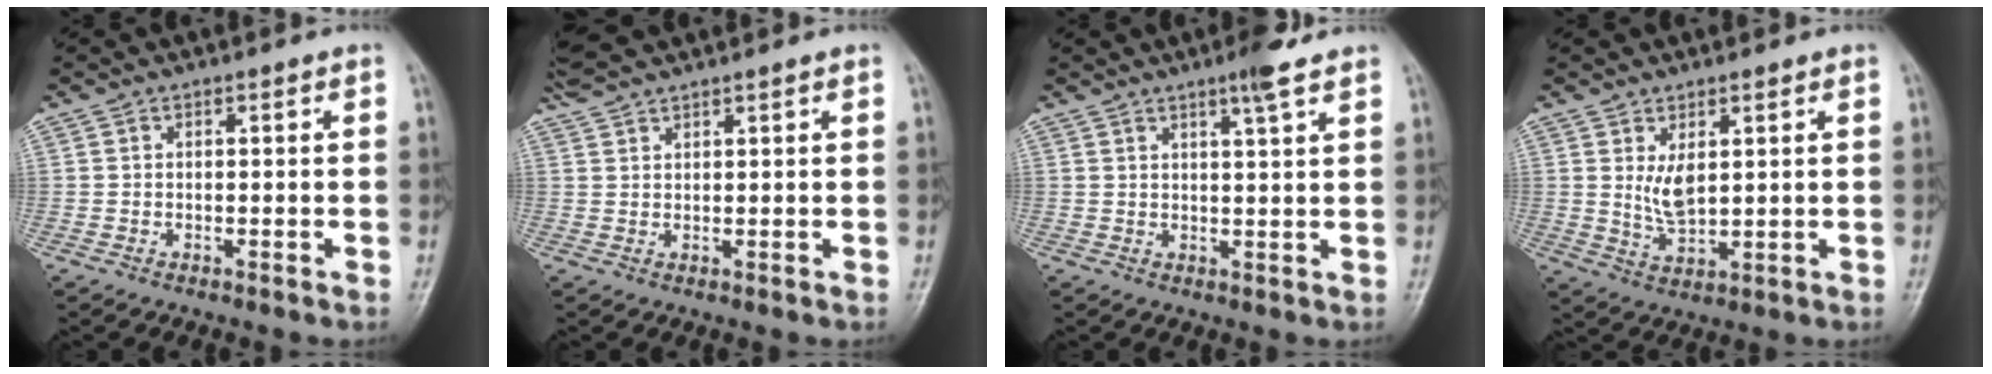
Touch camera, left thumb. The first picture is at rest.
{"total": 5.0, "force": [4.6, 0.2, 1.9], "torque": [-0.040, 0.022, 0.094]}
{"total": 4.1, "force": [2.9, 0.3, 2.9], "torque": [-0.045, -0.016, 0.045]}
{"total": 4.9, "force": [1.8, 2.4, 3.8], "torque": [-0.064, -0.022, 0.043]}